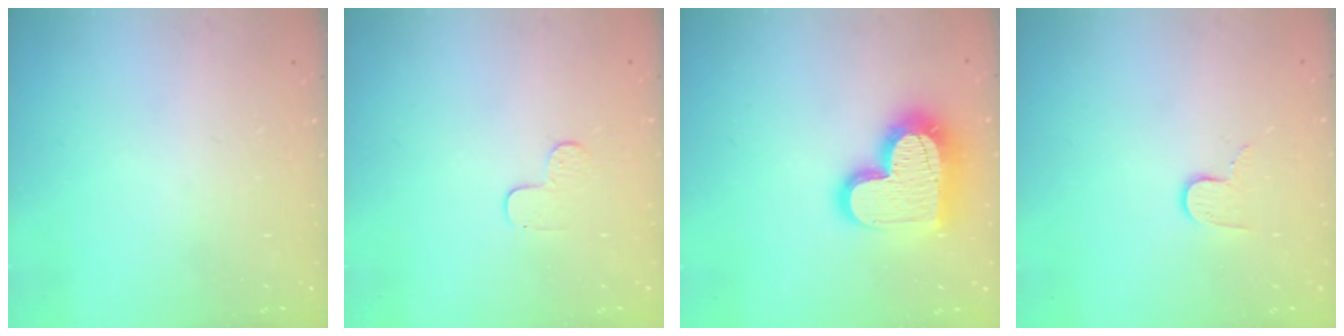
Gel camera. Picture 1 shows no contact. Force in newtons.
{"total": 4.7, "press": 4.7, "slide": 0.5}
{"total": 19.2, "press": 19.2, "slide": 1.5}
{"total": 7.0, "press": 7.0, "slide": 0.6}